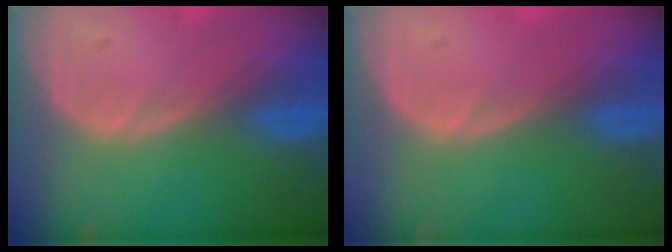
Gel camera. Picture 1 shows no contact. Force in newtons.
{"total": 0.7, "press": 0.1, "slide": 0.7}